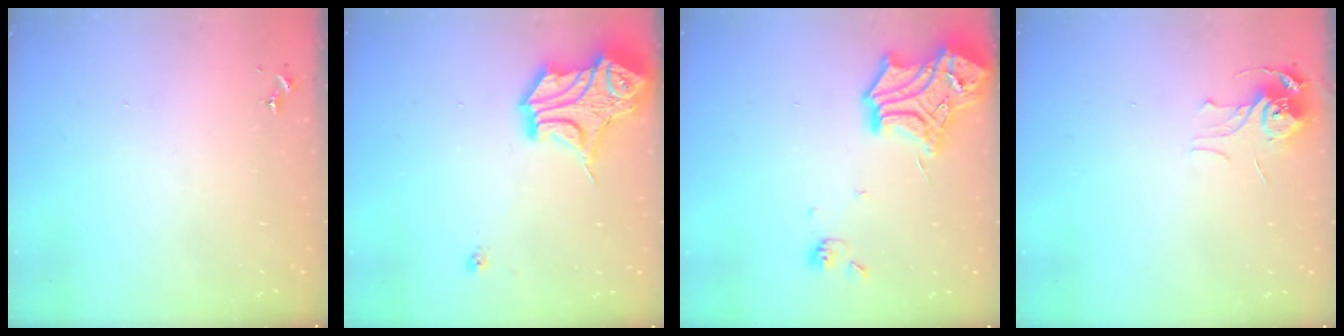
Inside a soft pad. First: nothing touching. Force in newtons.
{"total": 17.8, "press": 17.7, "slide": 2.0}
{"total": 19.1, "press": 19.0, "slide": 1.6}
{"total": 7.8, "press": 7.7, "slide": 0.7}